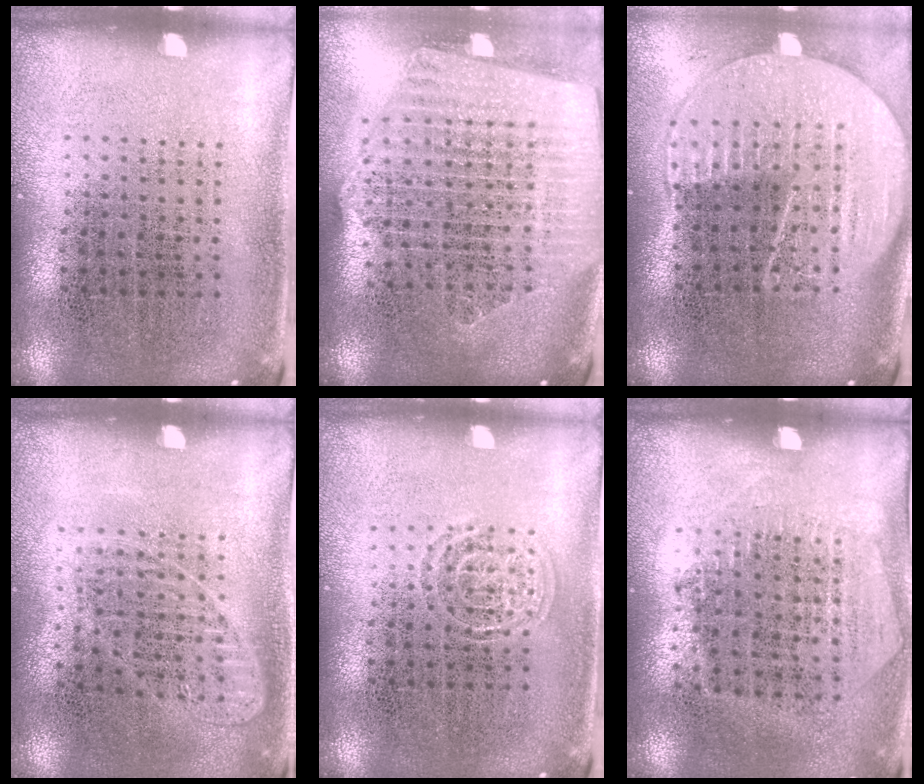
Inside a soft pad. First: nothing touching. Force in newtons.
{"total": 2.5, "press": 2.2, "slide": 1.2}
{"total": 2.0, "press": 1.9, "slide": 0.8}
{"total": 0.9, "press": 0.9, "slide": 0.1}
{"total": 1.3, "press": 1.3, "slide": 0.2}
{"total": 1.3, "press": 1.1, "slide": 0.6}